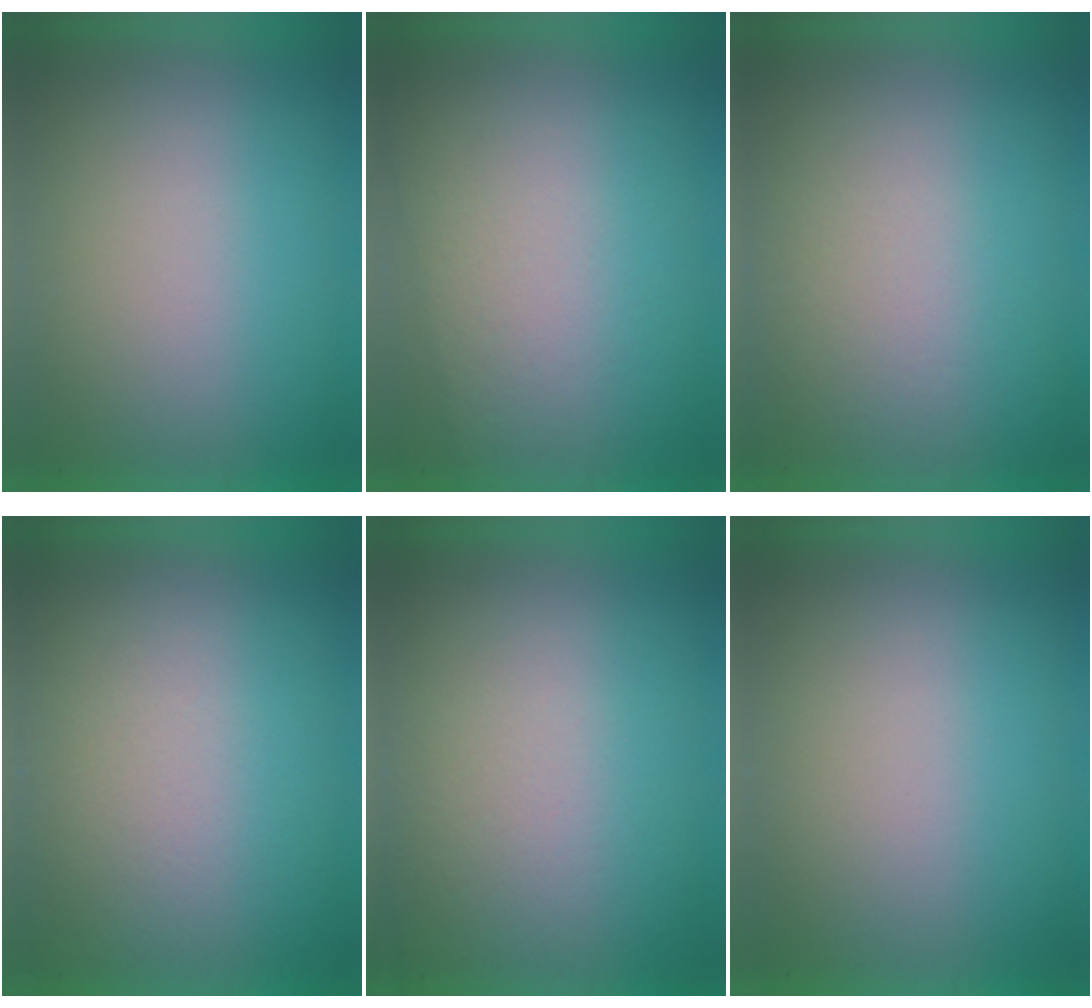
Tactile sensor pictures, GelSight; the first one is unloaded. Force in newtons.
{"total": 3.1}
{"total": 2.3}
{"total": 4.1}
{"total": 2.7}
{"total": 0.0}